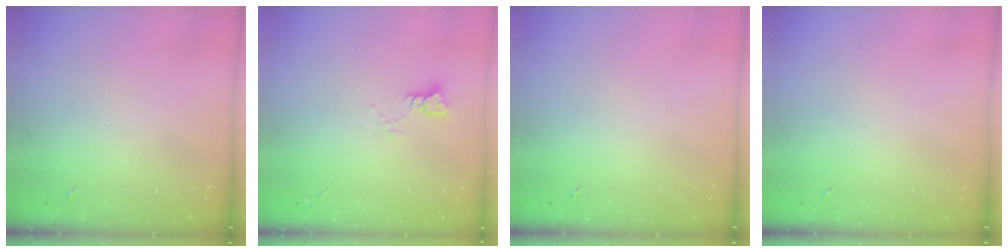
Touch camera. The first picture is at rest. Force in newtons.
{"total": 3.9, "press": 3.9, "slide": 0.3}
{"total": 0.0}
{"total": 0.0}